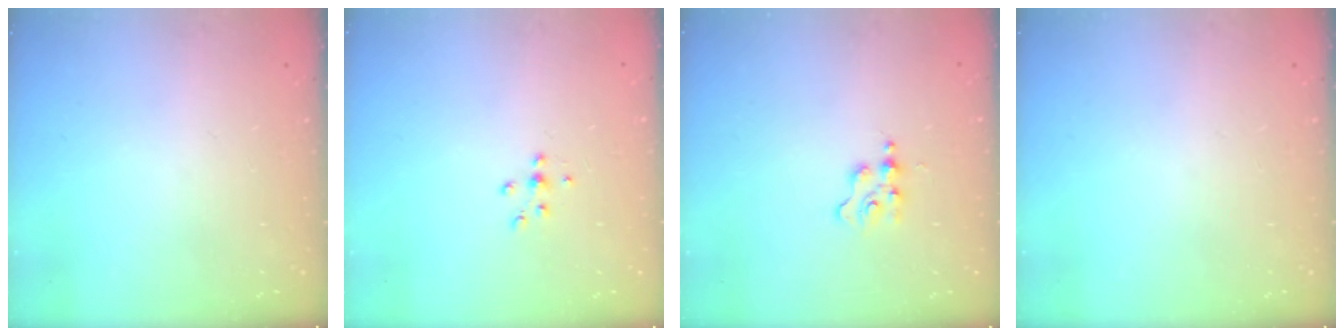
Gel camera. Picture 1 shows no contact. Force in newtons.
{"total": 3.4, "press": 3.3, "slide": 1.0}
{"total": 1.7, "press": 1.7, "slide": 0.2}
{"total": 0.0}